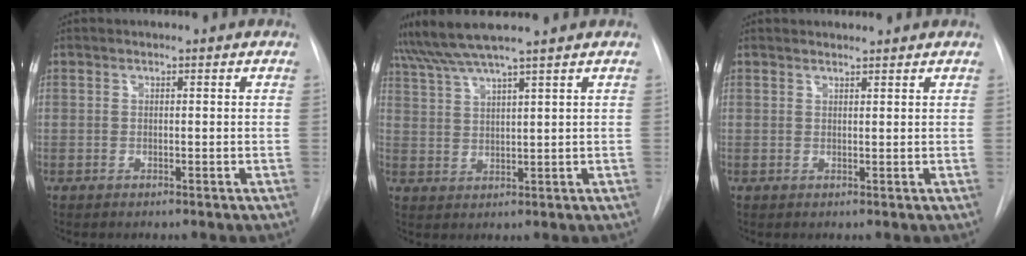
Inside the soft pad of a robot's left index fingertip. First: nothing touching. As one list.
[{"total": 6.0, "force": [5.2, -1.2, 2.7], "torque": [-0.060, 0.016, 0.102]}, {"total": 1.8, "force": [1.8, 0.3, 0.3], "torque": [-0.009, 0.010, 0.024]}]